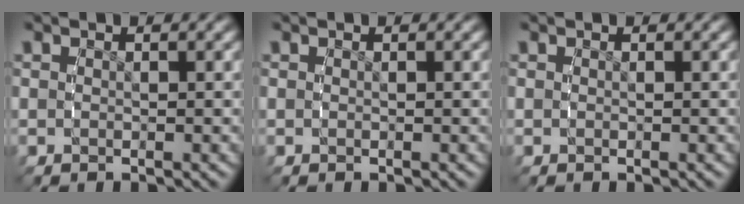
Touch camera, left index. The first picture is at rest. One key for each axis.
{"total": 0.0}
{"total": 0.0}